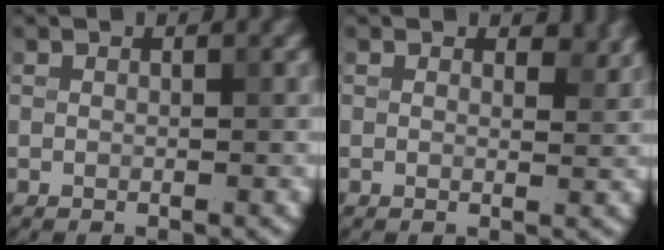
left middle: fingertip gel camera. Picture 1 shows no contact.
{"total": 1.3, "force": [0.9, 0.7, 0.7], "torque": [-0.008, -0.007, 0.010]}